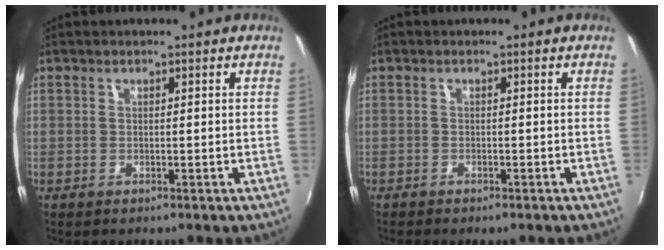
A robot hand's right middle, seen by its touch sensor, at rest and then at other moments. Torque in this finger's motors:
{"motor_torque": [0.87, -0.87, 0.18, 0.06]}